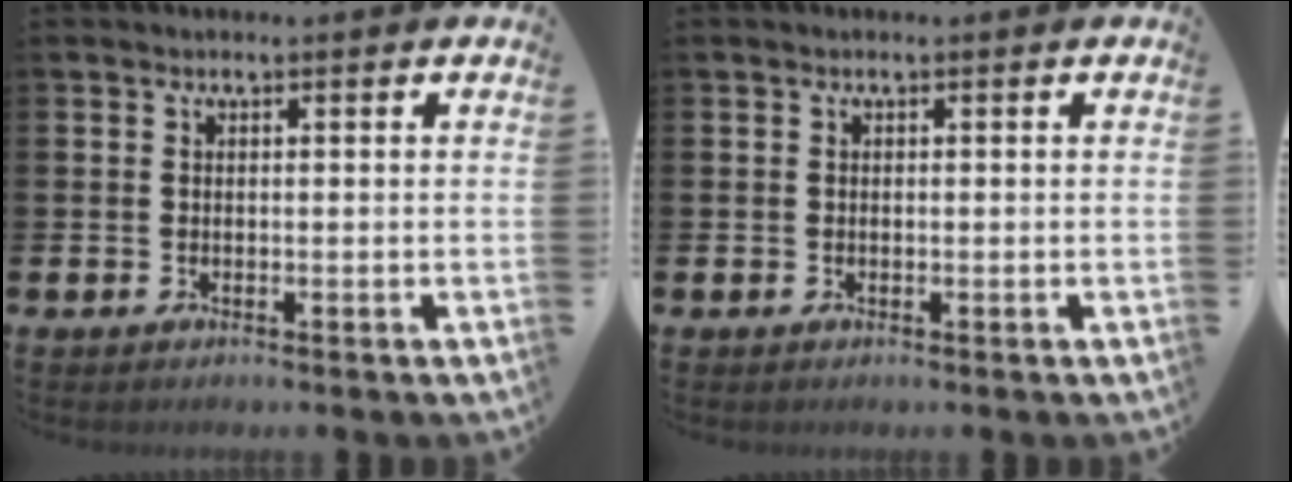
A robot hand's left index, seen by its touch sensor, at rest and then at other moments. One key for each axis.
{"total": 0.0}